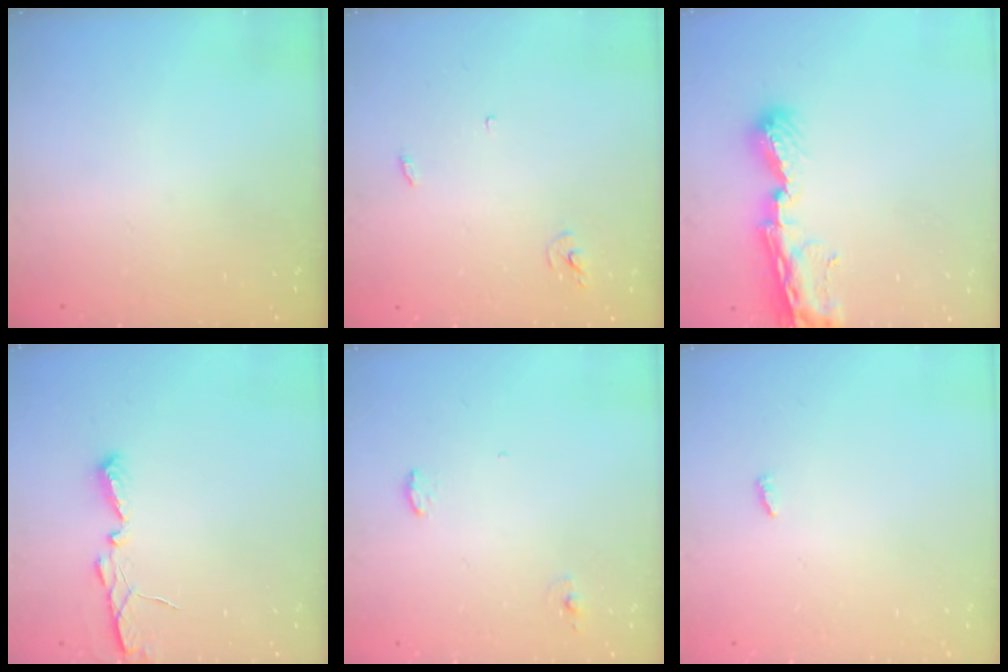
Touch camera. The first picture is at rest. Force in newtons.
{"total": 2.9, "press": 2.9, "slide": 0.2}
{"total": 9.8, "press": 9.7, "slide": 1.0}
{"total": 4.9, "press": 4.9, "slide": 0.3}
{"total": 5.1, "press": 4.5, "slide": 2.4}
{"total": 2.7, "press": 2.7, "slide": 0.2}